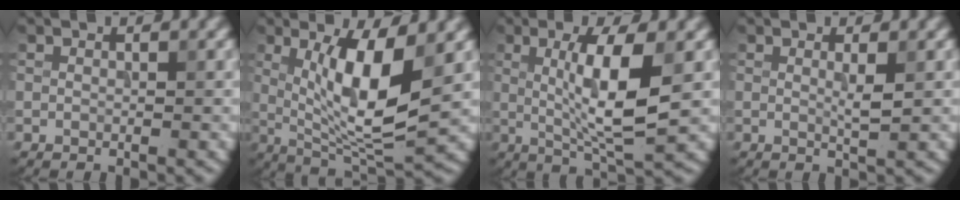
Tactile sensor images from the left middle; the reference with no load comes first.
{"total": 8.3, "force": [1.4, 2.2, 7.9], "torque": [-0.135, -0.012, 0.030]}
{"total": 6.9, "force": [0.7, 1.5, 6.7], "torque": [-0.118, -0.006, 0.016]}
{"total": 1.4, "force": [0.3, 0.1, 1.3], "torque": [-0.024, -0.003, 0.003]}